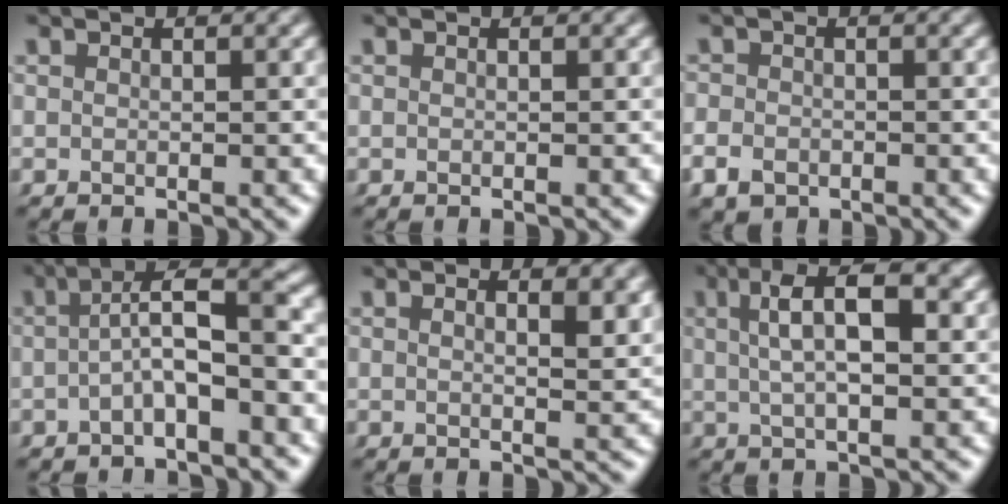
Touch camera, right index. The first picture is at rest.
{"total": 0.0}
{"total": 2.5, "force": [-1.3, 2.0, 0.6], "torque": [-0.017, -0.006, -0.024]}
{"total": 4.2, "force": [-0.8, 1.0, 4.0], "torque": [-0.055, 0.007, -0.018]}
{"total": 1.4, "force": [0.8, -0.4, 1.1], "torque": [-0.016, -0.004, 0.012]}
{"total": 6.0, "force": [2.4, 1.9, 5.2], "torque": [-0.079, 0.022, 0.028]}